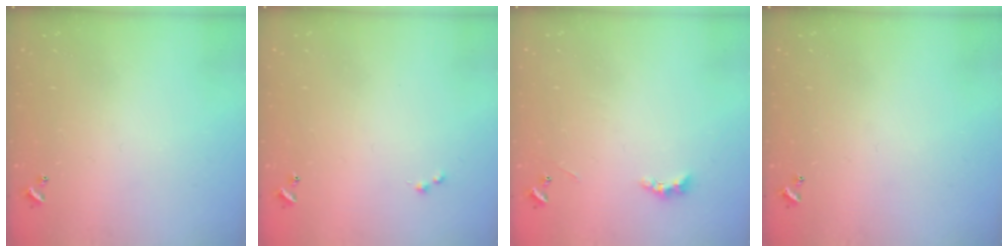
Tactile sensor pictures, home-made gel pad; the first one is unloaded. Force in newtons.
{"total": 0.0}
{"total": 2.5, "press": 2.5, "slide": 0.6}
{"total": 0.0}